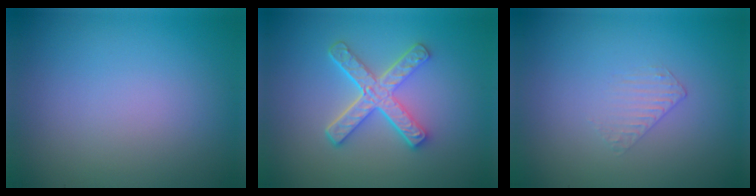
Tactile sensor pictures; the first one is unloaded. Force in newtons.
{"total": 5.0, "press": 3.7, "slide": 3.3}
{"total": 0.9, "press": 0.2, "slide": 0.9}